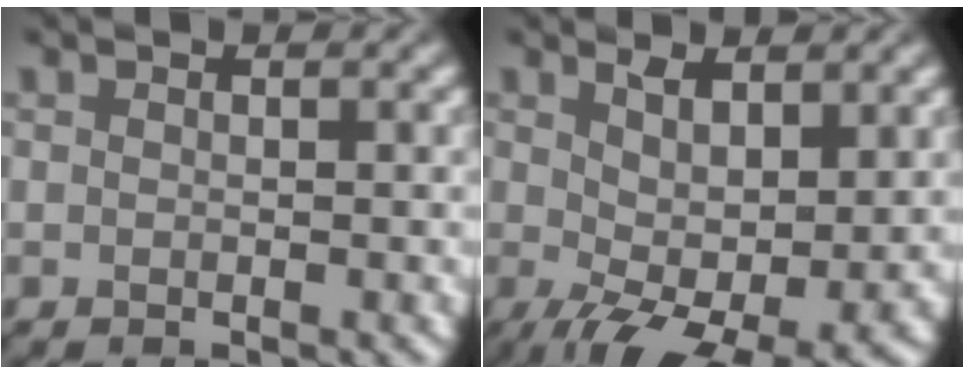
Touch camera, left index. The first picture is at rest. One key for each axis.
{"total": 6.0, "fx": 0.1, "fy": 2.2, "fz": 5.6, "tx": -0.095, "ty": -0.010, "tz": 0.005}